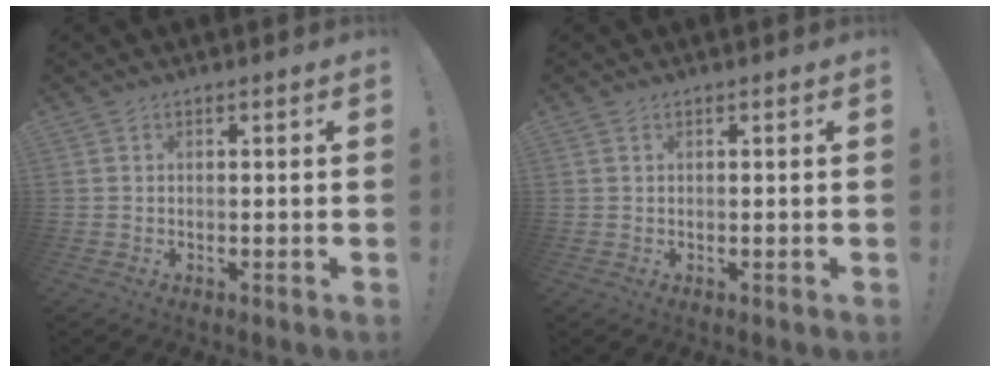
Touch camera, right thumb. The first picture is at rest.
{"total": 0.0}